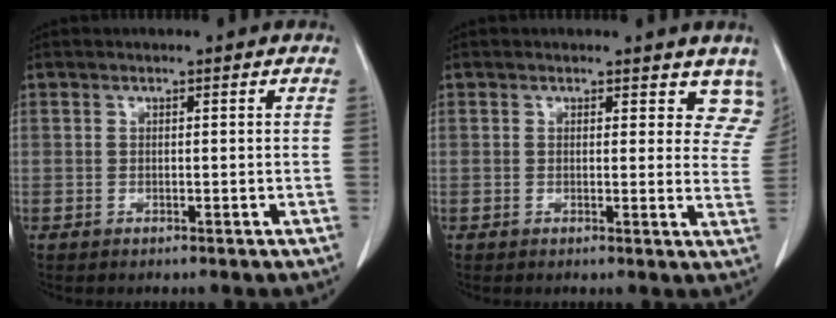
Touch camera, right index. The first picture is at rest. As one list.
[{"total": 6.7, "force": [5.7, 3.0, 1.6], "torque": [0.018, -0.017, 0.039]}]